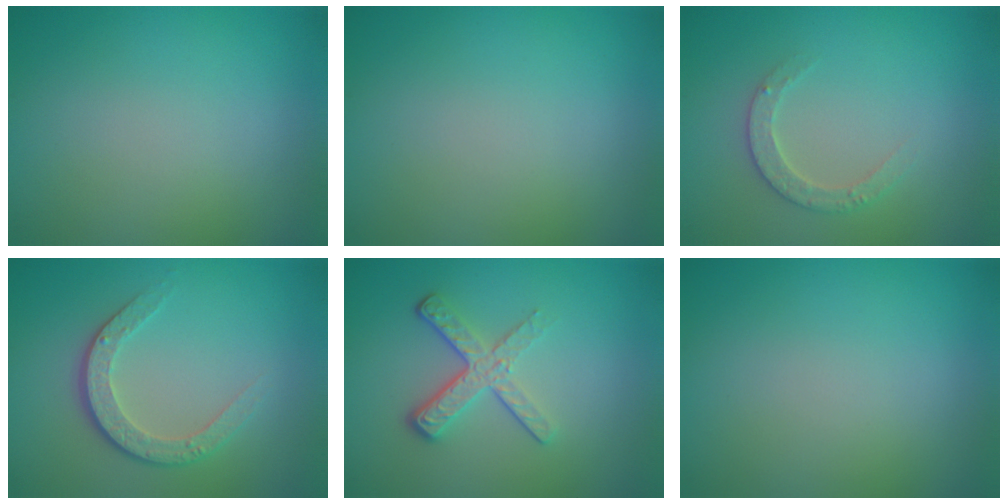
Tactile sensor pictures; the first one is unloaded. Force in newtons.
{"total": 0.0}
{"total": 2.1, "press": 2.1, "slide": 0.3}
{"total": 3.5, "press": 2.5, "slide": 2.5}
{"total": 3.6, "press": 2.4, "slide": 2.6}
{"total": 0.0}